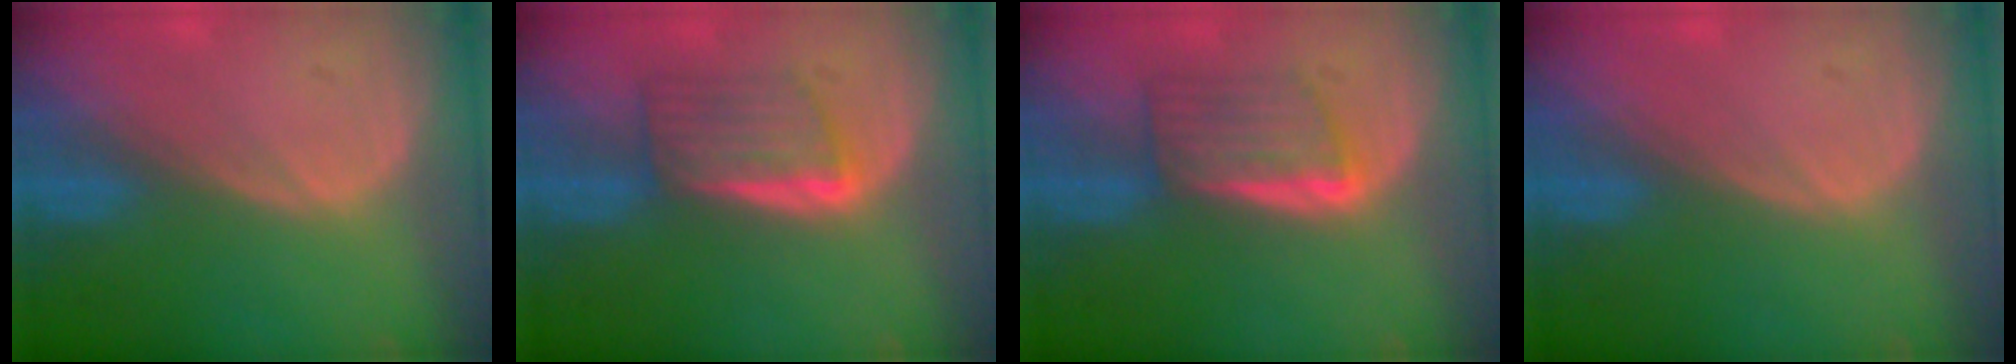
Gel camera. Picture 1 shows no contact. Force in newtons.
{"total": 5.7, "press": 5.3, "slide": 2.2}
{"total": 5.7, "press": 5.3, "slide": 2.2}
{"total": 0.0}